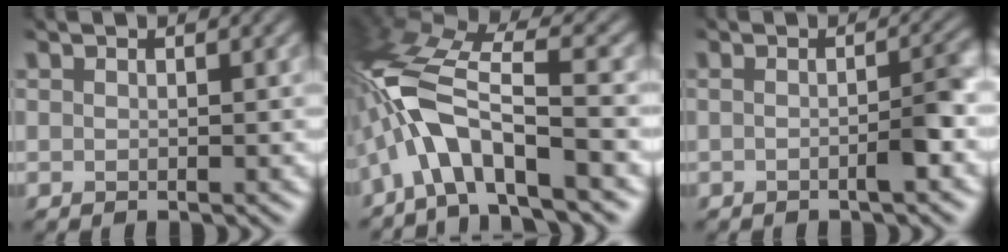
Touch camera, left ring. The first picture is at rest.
{"total": 8.3, "force": [-4.3, 2.2, 6.8], "torque": [-0.141, 0.020, -0.095]}
{"total": 2.7, "force": [-1.3, 0.6, 2.3], "torque": [-0.033, 0.003, -0.026]}